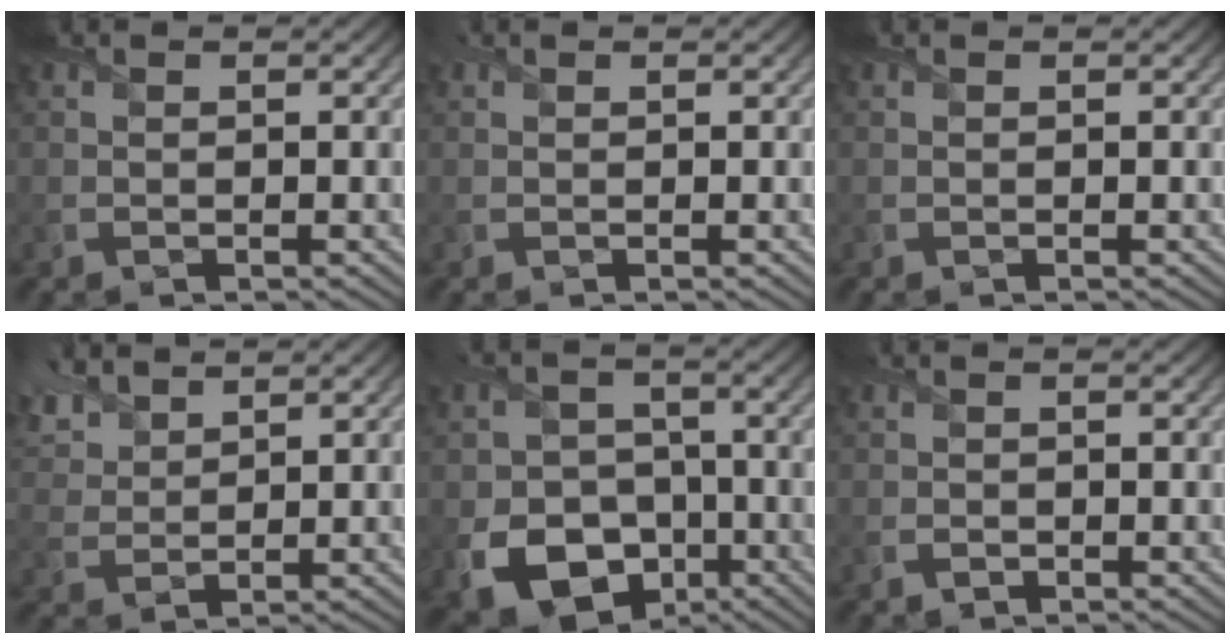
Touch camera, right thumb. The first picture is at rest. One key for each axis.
{"total": 0.0}
{"total": 0.0}
{"total": 6.2, "fx": 4.7, "fy": 2.8, "fz": 3.0, "tx": -0.089, "ty": 0.018, "tz": 0.096}
{"total": 11.9, "fx": -4.8, "fy": 9.1, "fz": 6.0, "tx": -0.121, "ty": -0.052, "tz": -0.088}
{"total": 1.2, "fx": -0.6, "fy": 0.9, "fz": 0.6, "tx": -0.011, "ty": -0.006, "tz": -0.012}